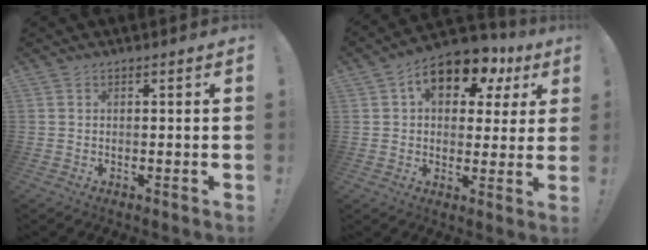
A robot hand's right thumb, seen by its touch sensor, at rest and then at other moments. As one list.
[{"total": 14.2, "force": [7.1, 8.3, 9.1], "torque": [-0.139, -0.031, 0.125]}]